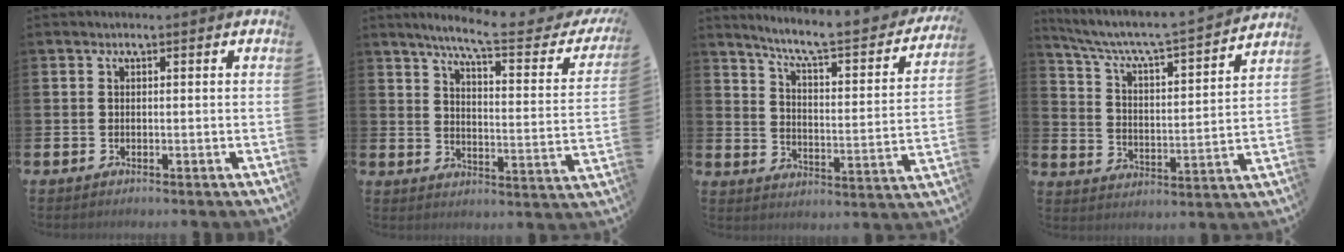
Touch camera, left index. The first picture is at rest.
{"total": 7.7, "force": [6.4, 0.6, 4.3], "torque": [-0.097, -0.042, 0.099]}
{"total": 7.1, "force": [6.2, 0.9, 3.4], "torque": [-0.083, -0.049, 0.095]}
{"total": 6.0, "force": [5.4, 0.5, 2.6], "torque": [-0.081, -0.048, 0.083]}